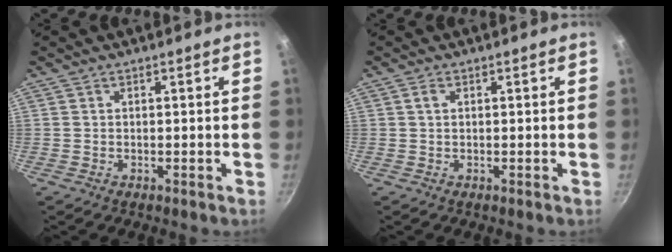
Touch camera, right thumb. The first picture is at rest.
{"total": 1.2, "force": [0.3, 0.6, 0.9], "torque": [-0.018, 0.003, 0.004]}